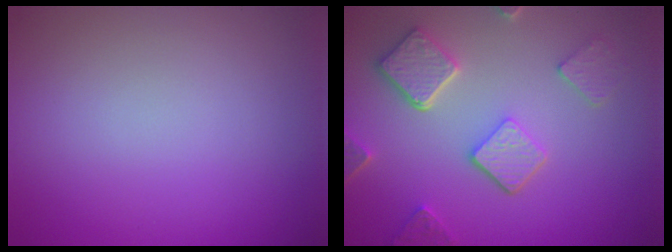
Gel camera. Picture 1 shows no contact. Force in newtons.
{"total": 5.2, "press": 3.9, "slide": 3.4}